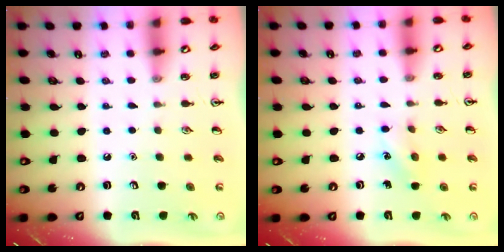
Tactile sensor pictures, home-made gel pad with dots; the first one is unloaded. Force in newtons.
{"total": 6.0, "press": 5.8, "slide": 1.7}